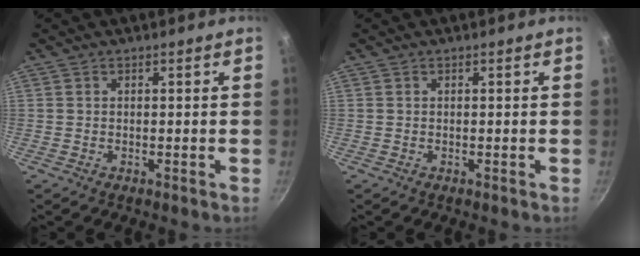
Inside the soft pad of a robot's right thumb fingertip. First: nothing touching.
{"total": 0.0}